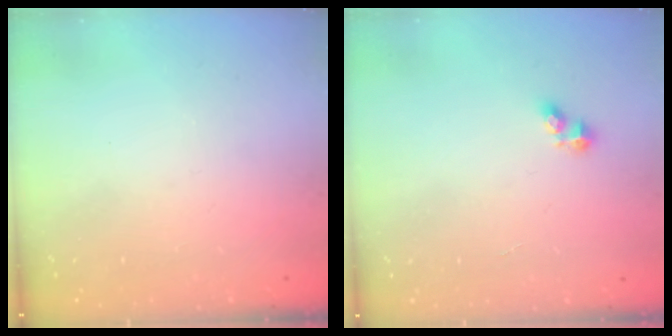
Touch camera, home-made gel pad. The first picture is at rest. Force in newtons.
{"total": 2.4, "press": 2.4, "slide": 0.3}